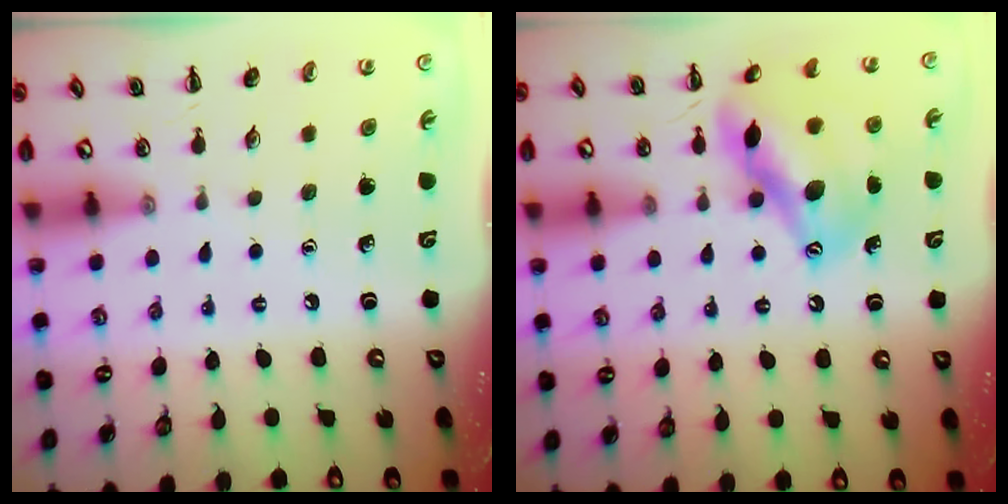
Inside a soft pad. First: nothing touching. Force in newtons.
{"total": 15.5, "press": 15.0, "slide": 3.9}